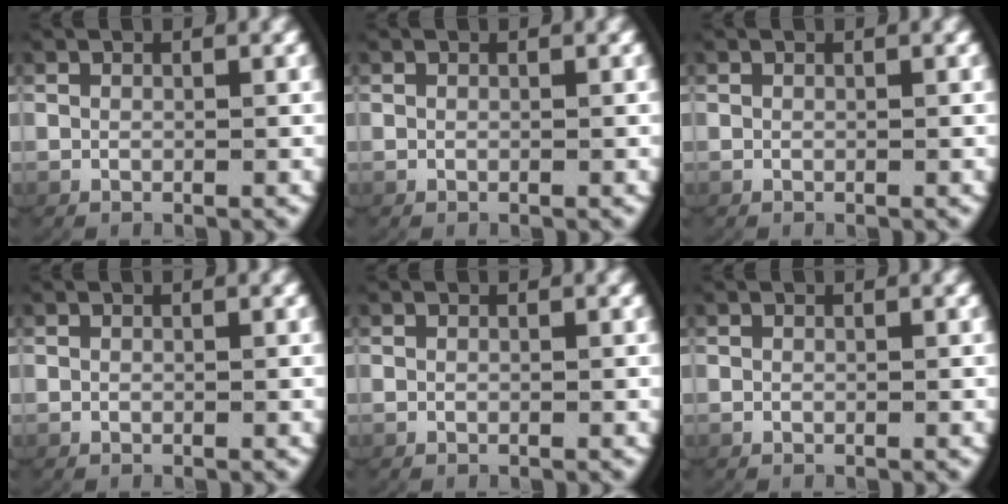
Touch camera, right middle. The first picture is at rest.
{"total": 0.0}
{"total": 0.0}
{"total": 0.0}
{"total": 0.0}
{"total": 0.0}